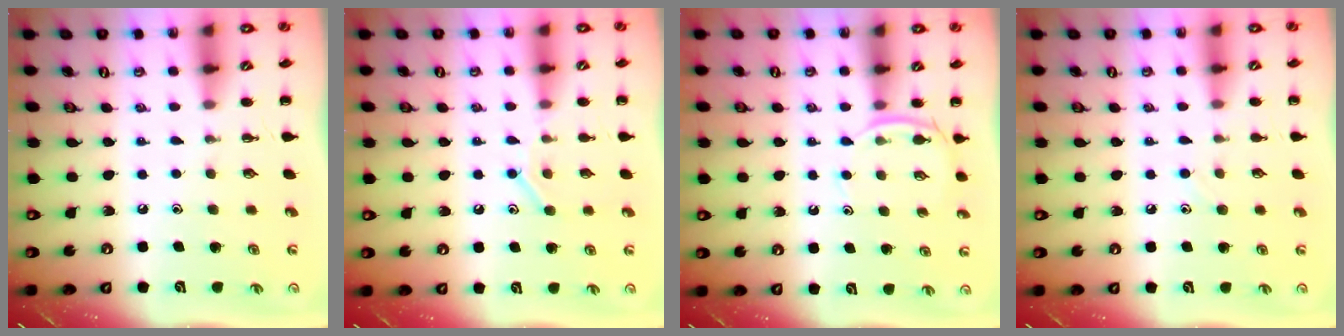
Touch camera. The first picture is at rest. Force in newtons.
{"total": 8.9, "press": 8.7, "slide": 1.7}
{"total": 4.0, "press": 3.7, "slide": 1.5}
{"total": 5.3, "press": 4.9, "slide": 2.0}